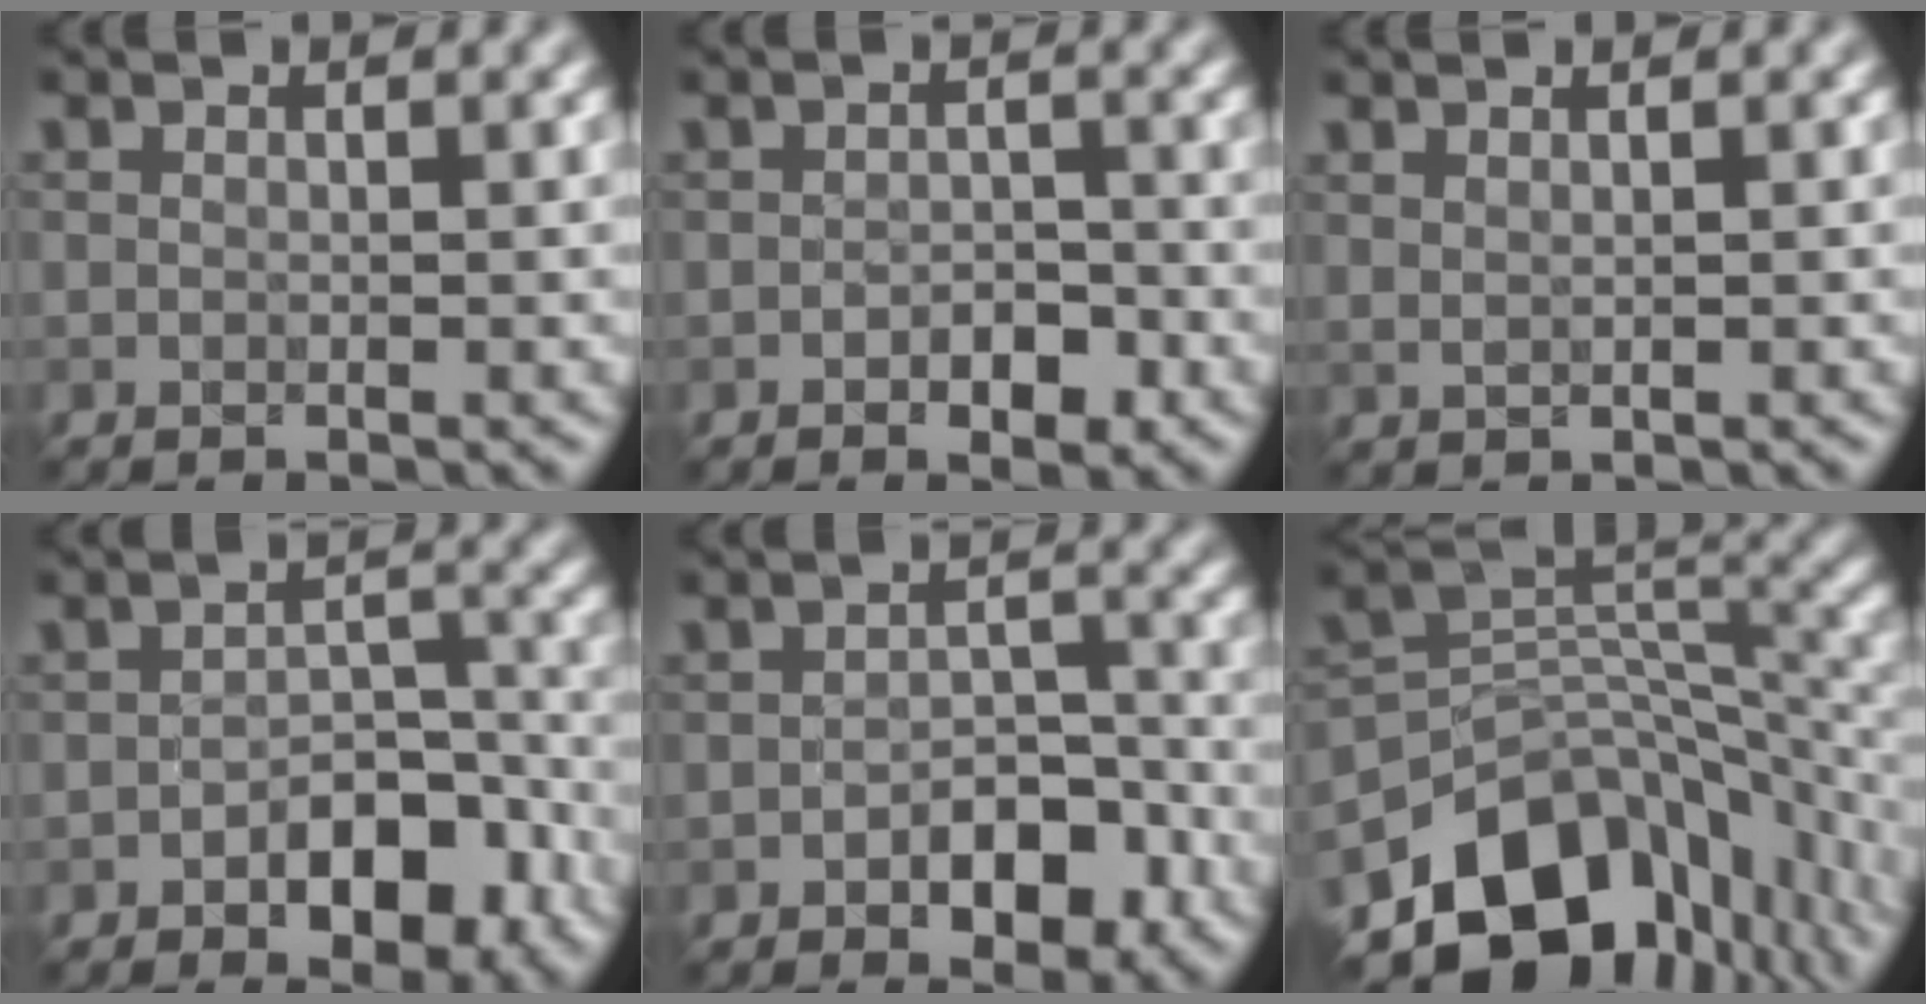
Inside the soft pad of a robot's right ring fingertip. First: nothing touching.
{"total": 2.2, "force": [-1.4, 1.1, 1.2], "torque": [-0.016, 0.002, -0.018]}
{"total": 1.4, "force": [1.1, 0.6, 0.5], "torque": [-0.002, -0.001, 0.010]}
{"total": 5.4, "force": [-3.0, 3.0, 3.3], "torque": [-0.038, 0.004, -0.044]}
{"total": 4.3, "force": [-2.4, 2.4, 2.6], "torque": [-0.030, 0.004, -0.032]}
{"total": 13.0, "force": [-7.1, 8.2, 7.1], "torque": [-0.134, -0.008, -0.109]}